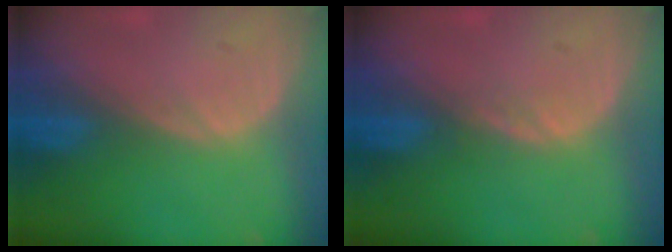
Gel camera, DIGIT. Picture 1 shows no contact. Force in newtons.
{"total": 1.1, "press": 1.0, "slide": 0.2}